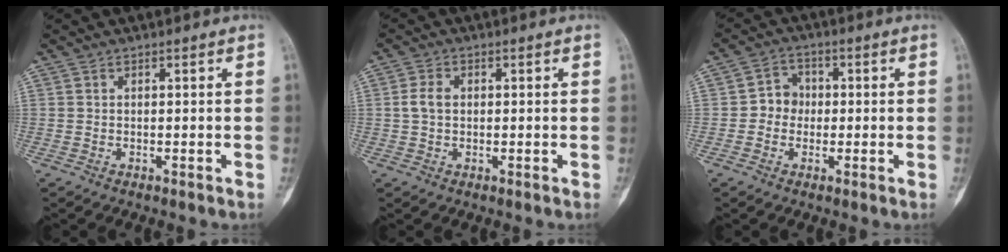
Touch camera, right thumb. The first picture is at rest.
{"total": 3.1, "force": [0.3, 2.2, 2.2], "torque": [-0.047, 0.007, 0.003]}
{"total": 4.5, "force": [-0.4, 4.1, 1.8], "torque": [-0.003, 0.013, -0.018]}